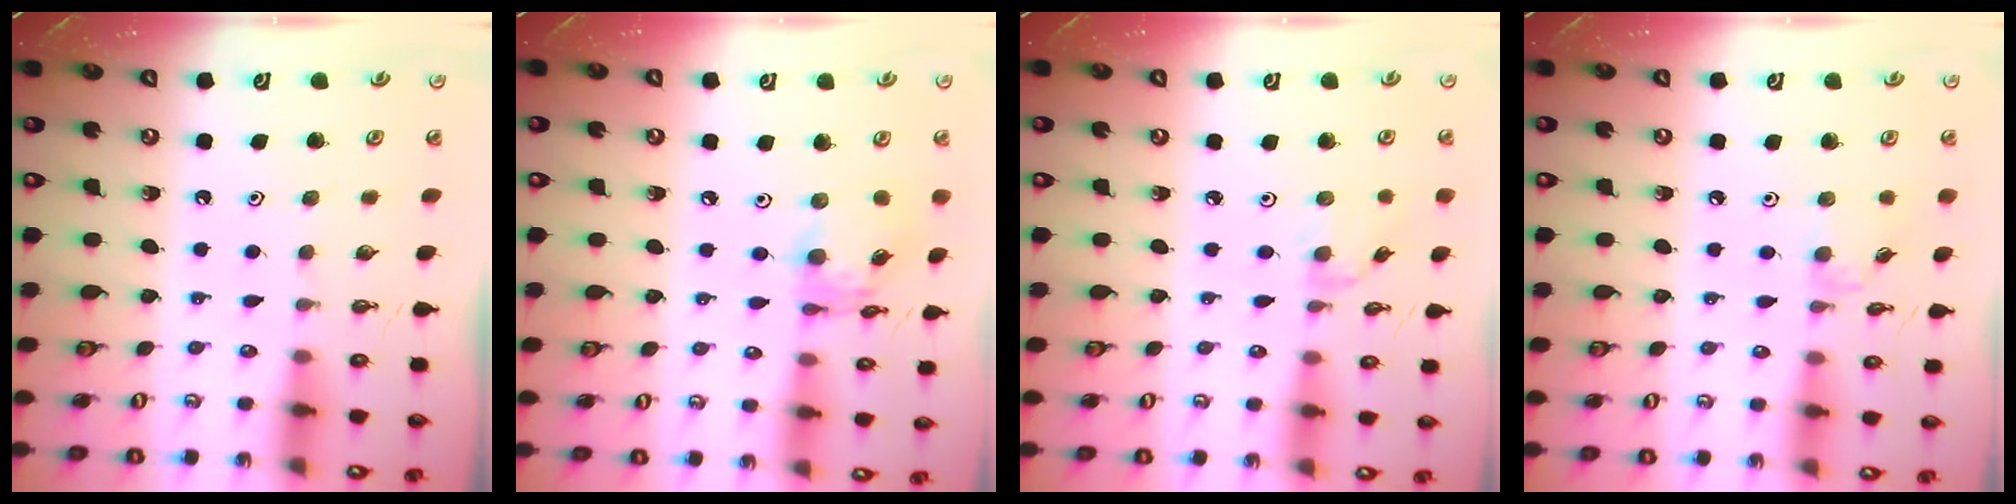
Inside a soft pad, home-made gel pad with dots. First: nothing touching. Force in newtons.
{"total": 12.4, "press": 12.4, "slide": 1.0}
{"total": 0.7, "press": 0.7, "slide": 0.2}
{"total": 4.1, "press": 4.0, "slide": 0.5}